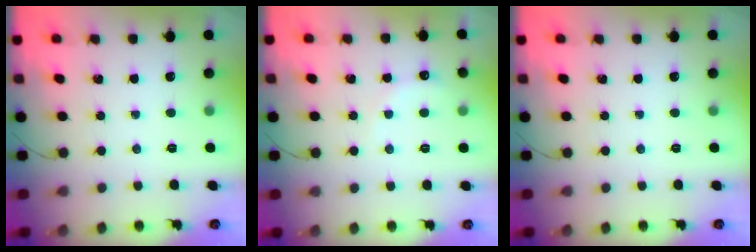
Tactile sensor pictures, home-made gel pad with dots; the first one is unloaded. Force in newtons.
{"total": 3.0, "press": 2.9, "slide": 0.8}
{"total": 0.0}